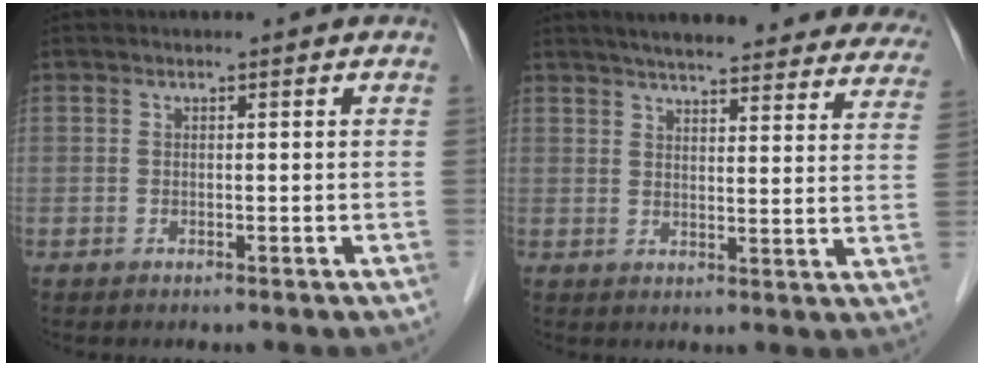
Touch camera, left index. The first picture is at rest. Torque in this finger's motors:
{"motor_torque": [0.96, -0.92, 0.29, 0.10]}